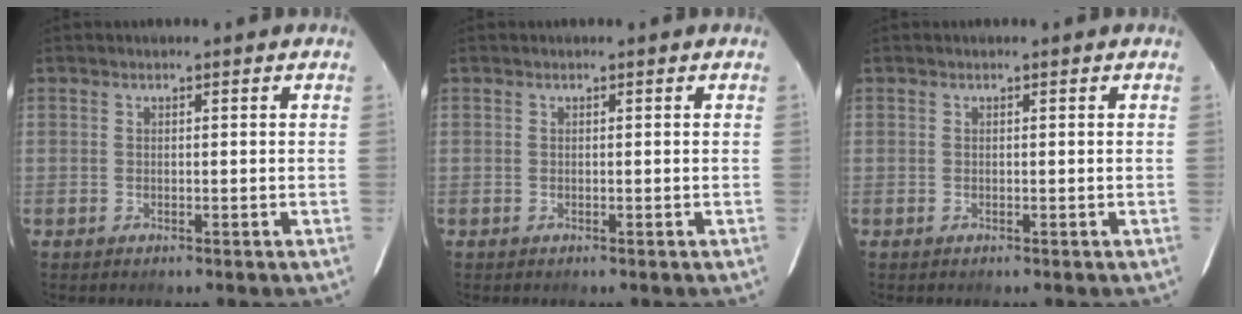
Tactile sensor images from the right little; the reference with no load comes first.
{"total": 0.0}
{"total": 0.0}